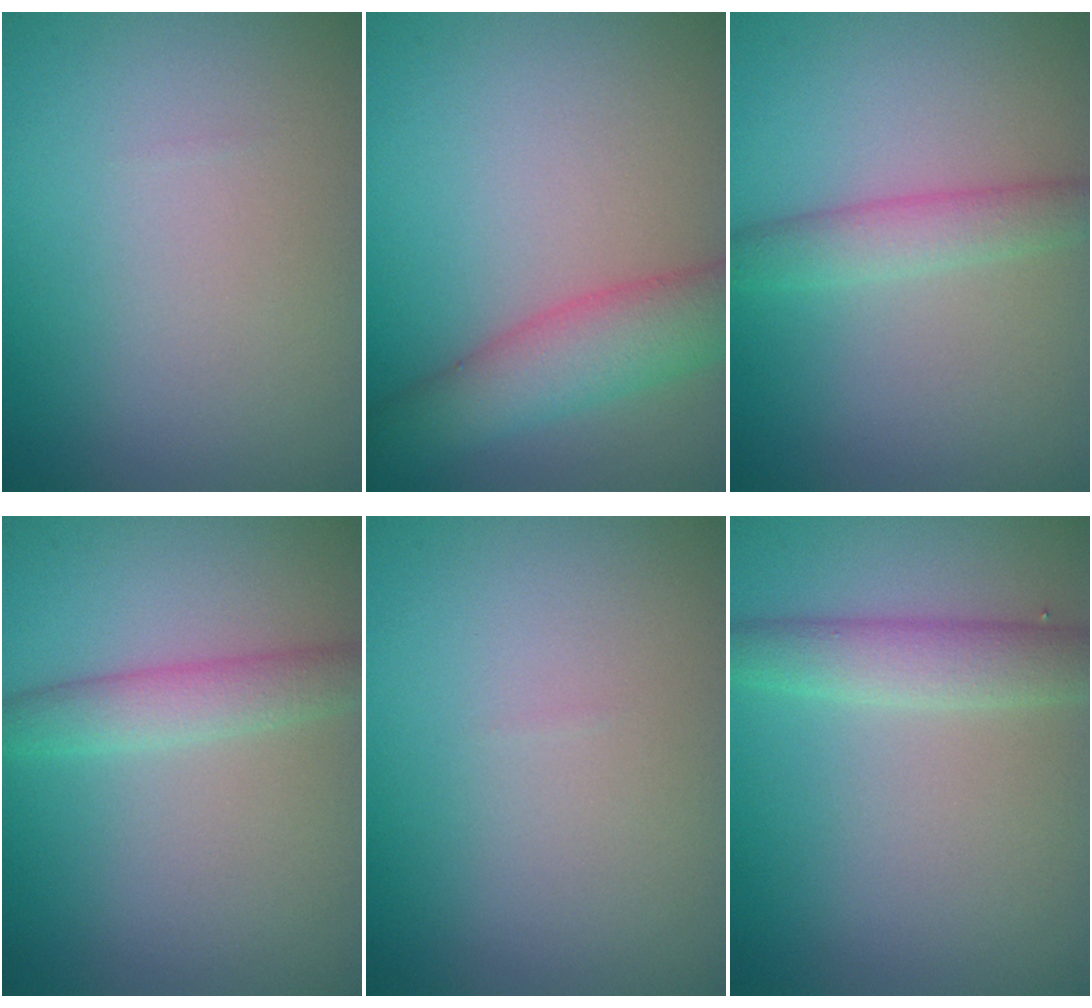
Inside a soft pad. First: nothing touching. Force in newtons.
{"total": 5.6, "press": 5.6, "slide": 0.2}
{"total": 2.6, "press": 2.6, "slide": 0.0}
{"total": 2.7, "press": 2.7, "slide": 0.2}
{"total": 0.0}
{"total": 3.2, "press": 3.2, "slide": 0.2}